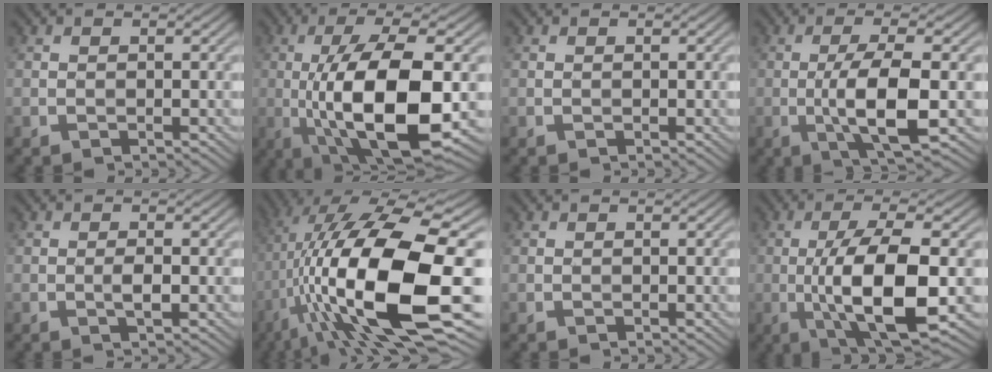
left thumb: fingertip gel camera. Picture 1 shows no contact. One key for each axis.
{"total": 14.6, "fx": -2.8, "fy": 4.8, "fz": 13.5, "tx": -0.241, "ty": -0.004, "tz": -0.048}
{"total": 0.0}
{"total": 7.7, "fx": -1.5, "fy": 1.7, "fz": 7.4, "tx": -0.134, "ty": 0.006, "tz": -0.030}
{"total": 1.5, "fx": -0.5, "fy": 0.3, "fz": 1.4, "tx": -0.027, "ty": 0.001, "tz": -0.012}
{"total": 20.2, "fx": -3.8, "fy": 7.1, "fz": 18.5, "tx": -0.344, "ty": 0.005, "tz": -0.067}
{"total": 0.0}
{"total": 11.9, "fx": -2.2, "fy": 3.5, "fz": 11.1, "tx": -0.197, "ty": -0.002, "tz": -0.041}